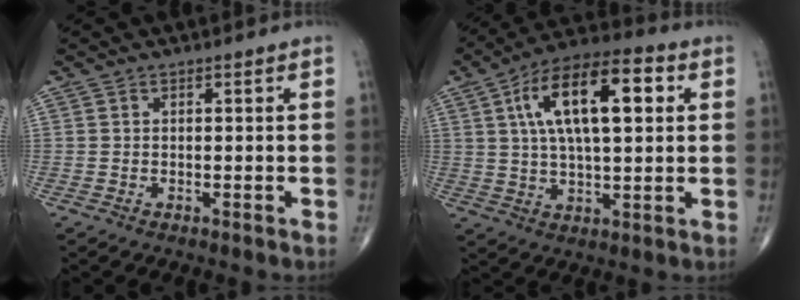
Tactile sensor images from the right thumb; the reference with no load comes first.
{"total": 17.7, "force": [4.8, 7.3, 15.4], "torque": [-0.251, 0.014, 0.072]}